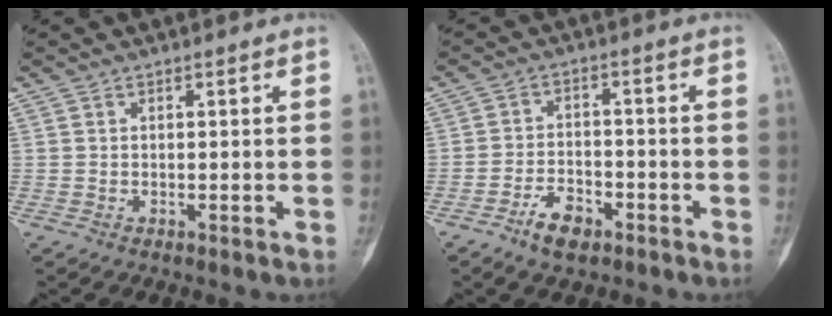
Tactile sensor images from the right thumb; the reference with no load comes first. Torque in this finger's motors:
{"motor_torque": [0.07, -0.07, 0.15, 0.10, 0.10]}